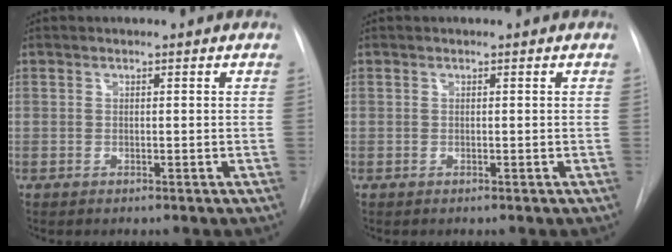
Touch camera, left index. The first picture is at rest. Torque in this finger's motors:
{"motor_torque": [-0.01, 0.00, 0.00, 0.00]}